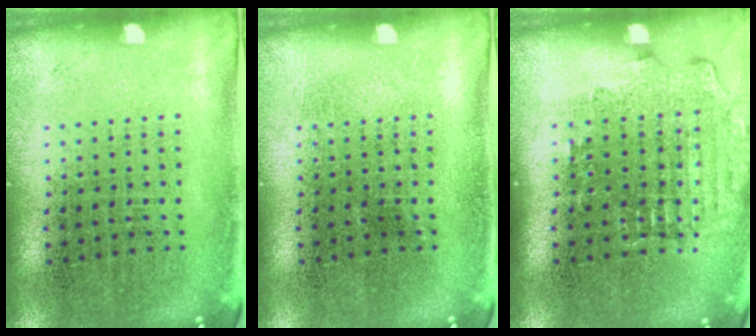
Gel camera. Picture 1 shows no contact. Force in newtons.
{"total": 0.0}
{"total": 1.5, "press": 1.3, "slide": 0.7}